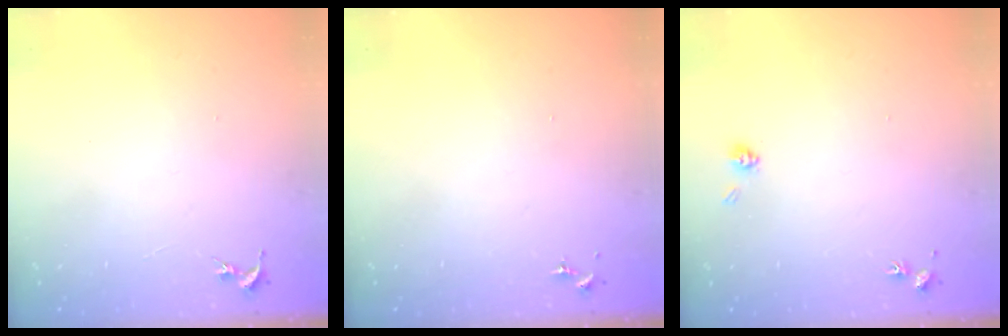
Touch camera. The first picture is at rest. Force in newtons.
{"total": 0.0}
{"total": 4.6, "press": 4.4, "slide": 1.2}